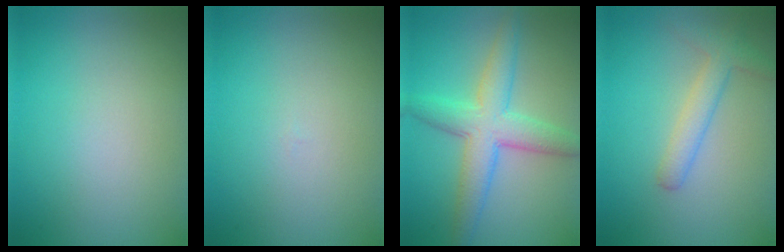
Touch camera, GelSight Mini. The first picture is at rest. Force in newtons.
{"total": 0.0}
{"total": 4.5, "press": 4.5, "slide": 0.2}
{"total": 2.7, "press": 2.7, "slide": 0.1}